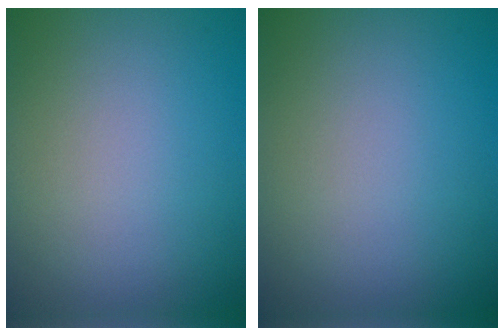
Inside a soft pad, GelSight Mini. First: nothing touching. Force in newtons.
{"total": 0.0}